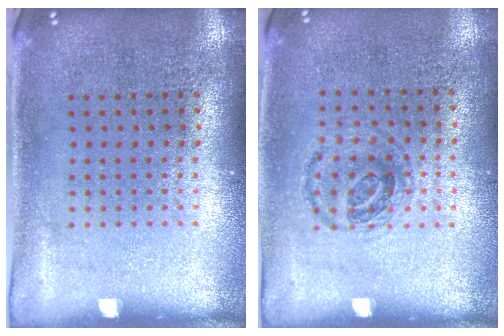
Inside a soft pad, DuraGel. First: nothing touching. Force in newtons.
{"total": 0.9, "press": 0.8, "slide": 0.4}